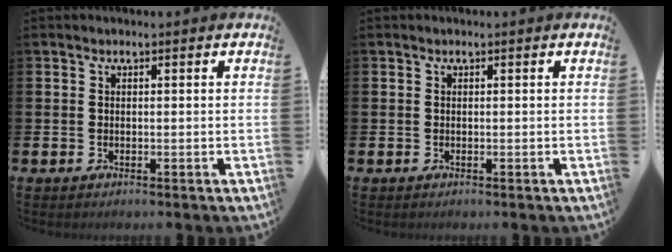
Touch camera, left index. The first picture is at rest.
{"total": 0.0}